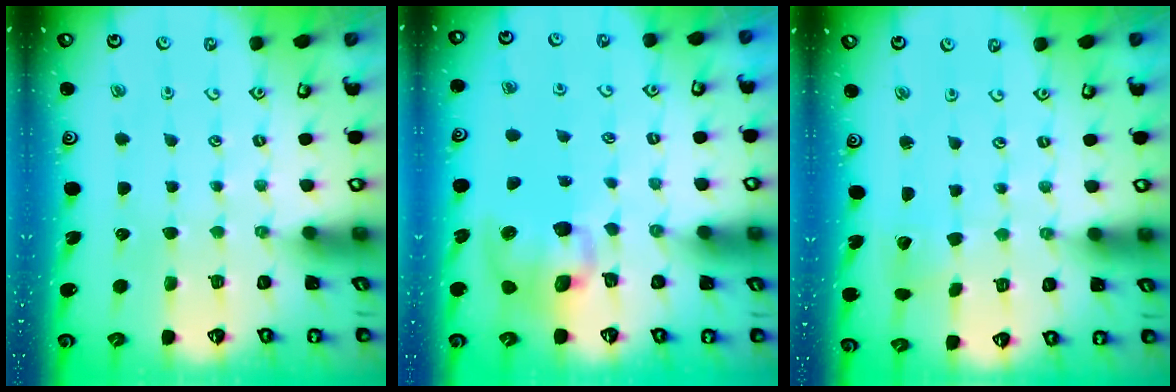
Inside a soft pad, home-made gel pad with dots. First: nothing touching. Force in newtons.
{"total": 10.0, "press": 9.8, "slide": 1.6}
{"total": 3.7, "press": 3.7, "slide": 0.3}